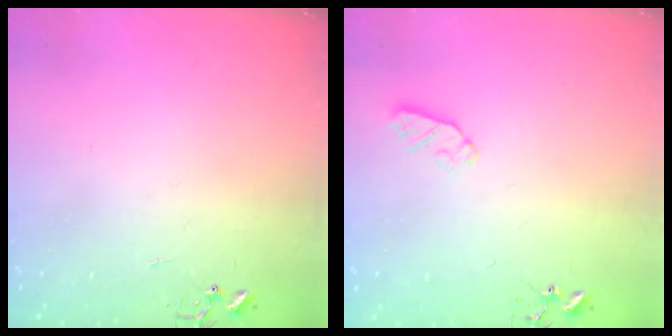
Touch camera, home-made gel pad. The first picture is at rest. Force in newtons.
{"total": 5.5, "press": 5.4, "slide": 1.1}